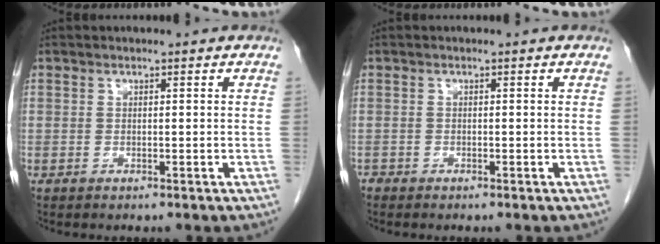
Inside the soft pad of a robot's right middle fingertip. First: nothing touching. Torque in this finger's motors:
{"motor_torque": [-0.02, 0.02, -0.01, -0.02]}